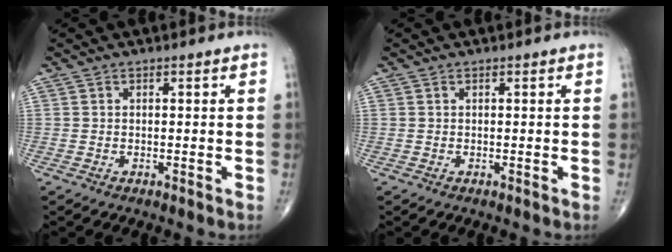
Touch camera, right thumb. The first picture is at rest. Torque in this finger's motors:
{"motor_torque": [0.00, -0.23, 0.15, 0.05, -0.04]}